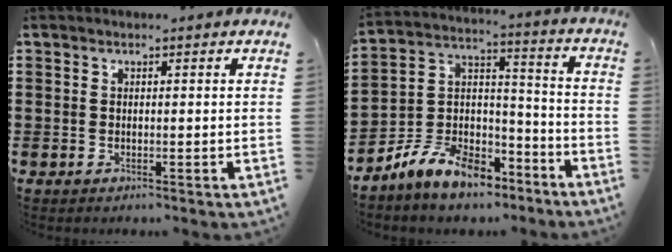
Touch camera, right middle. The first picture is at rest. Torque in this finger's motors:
{"motor_torque": [2.14, 0.00, 0.22, 0.18]}